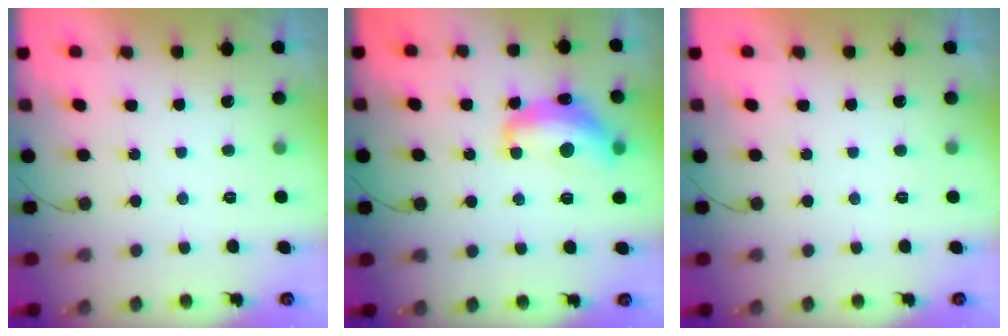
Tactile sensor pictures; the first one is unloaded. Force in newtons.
{"total": 13.4, "press": 13.4, "slide": 0.9}
{"total": 0.0}